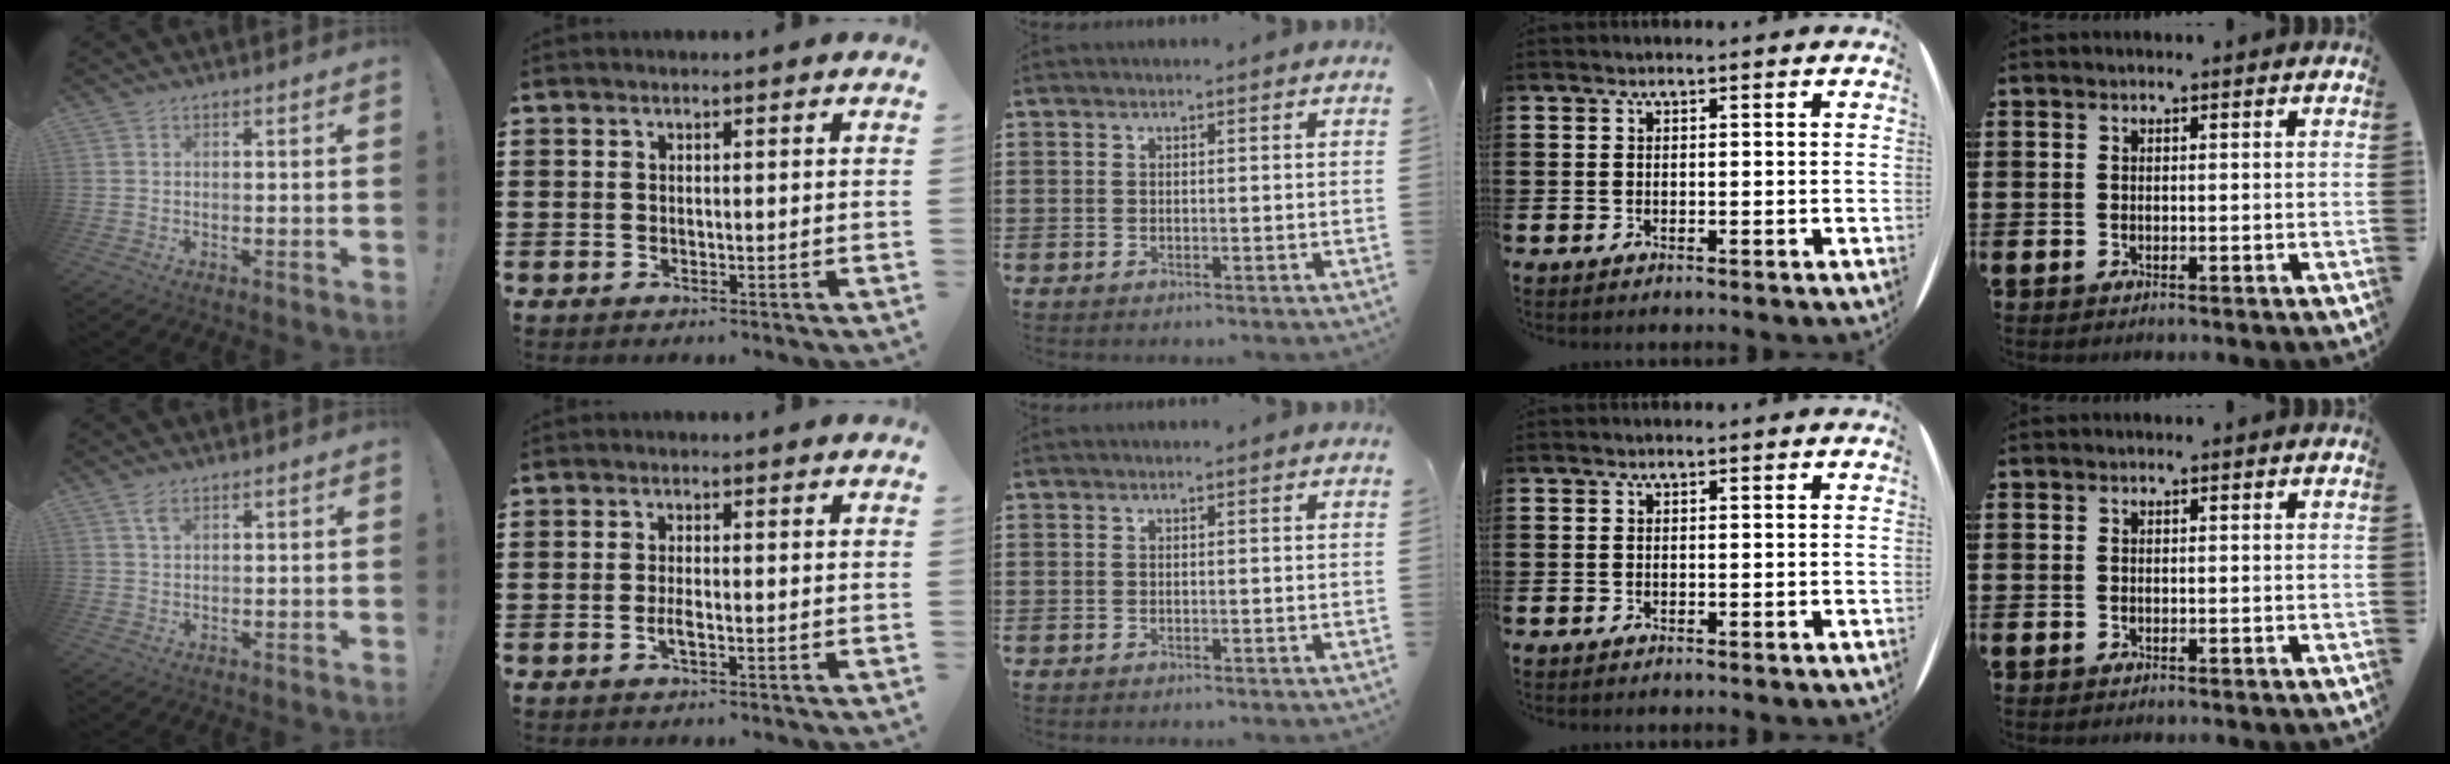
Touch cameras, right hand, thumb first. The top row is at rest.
{"thumb": {"total": 2.5, "force": [1.4, 1.2, 1.7], "torque": [-0.036, 0.001, 0.025]}, "index": {"total": 1.6, "force": [-0.5, 0.3, 1.5], "torque": [-0.034, -0.003, -0.010]}}